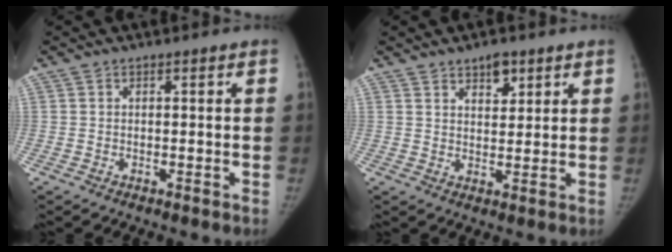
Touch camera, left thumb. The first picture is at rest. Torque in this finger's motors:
{"motor_torque": [-0.12, 0.11, -0.21, 0.07, -0.06]}